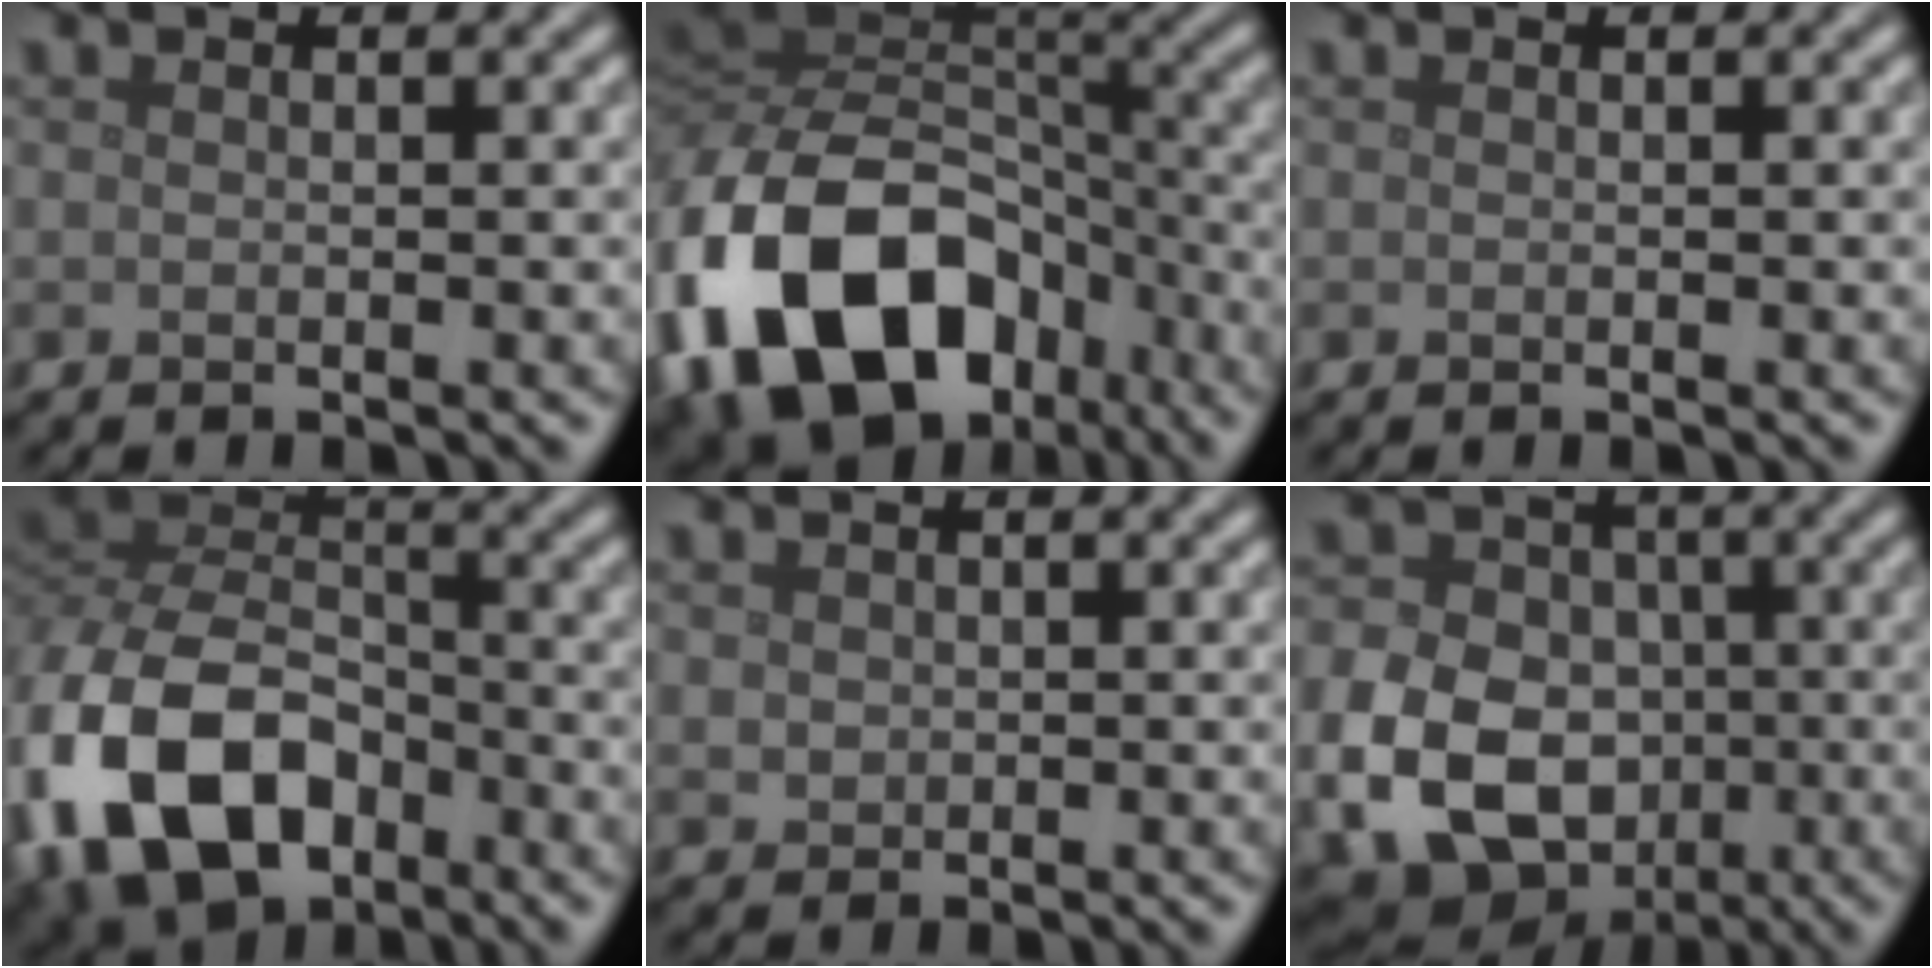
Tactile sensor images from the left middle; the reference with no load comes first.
{"total": 17.2, "force": [-7.5, 11.9, 9.8], "torque": [-0.209, -0.020, -0.128]}
{"total": 0.0}
{"total": 12.5, "force": [-5.7, 8.0, 7.7], "torque": [-0.169, -0.010, -0.115]}
{"total": 0.9, "force": [0.4, 0.8, 0.3], "torque": [-0.006, -0.003, 0.011]}
{"total": 11.2, "force": [-3.2, 8.9, 6.0], "torque": [-0.113, -0.028, -0.070]}